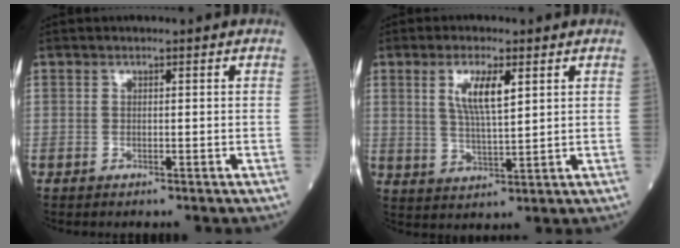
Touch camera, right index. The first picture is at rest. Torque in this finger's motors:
{"motor_torque": [0.46, 0.16, 0.53, 0.14]}